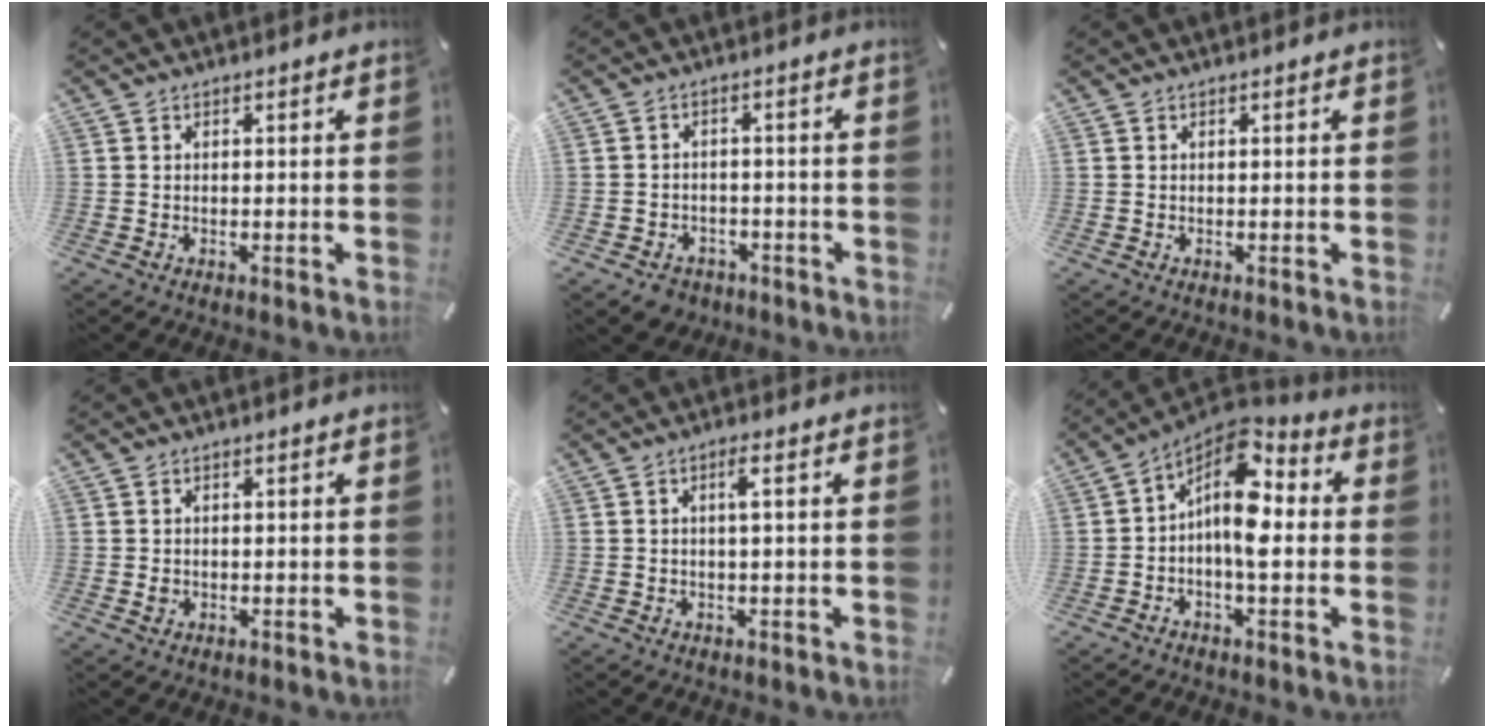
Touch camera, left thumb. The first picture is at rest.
{"total": 4.5, "force": [-2.9, 3.2, 1.2], "torque": [-0.023, 0.016, -0.055]}
{"total": 0.0}
{"total": 1.4, "force": [-0.2, 1.2, 0.8], "torque": [-0.015, 0.005, -0.005]}
{"total": 3.0, "force": [0.5, 0.5, 3.0], "torque": [-0.058, 0.006, 0.005]}
{"total": 12.1, "force": [1.7, 6.1, 10.3], "torque": [-0.189, -0.033, 0.025]}